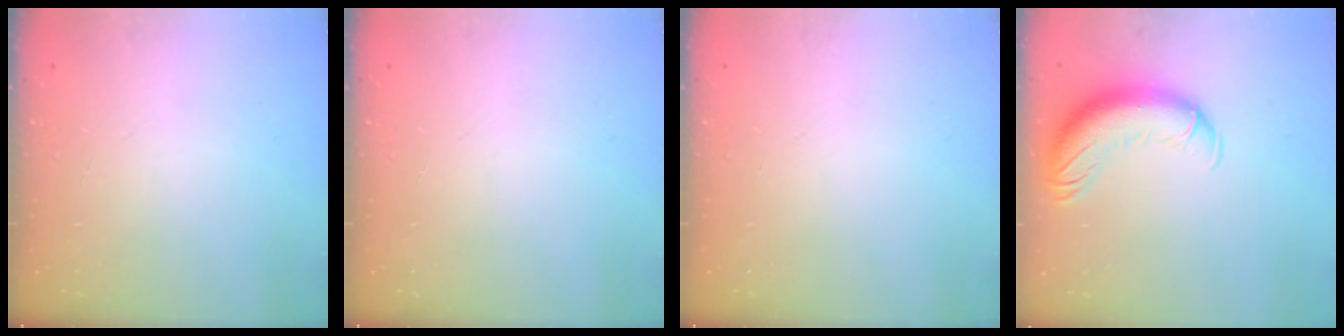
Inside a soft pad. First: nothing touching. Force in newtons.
{"total": 0.0}
{"total": 0.0}
{"total": 14.0, "press": 13.6, "slide": 3.3}